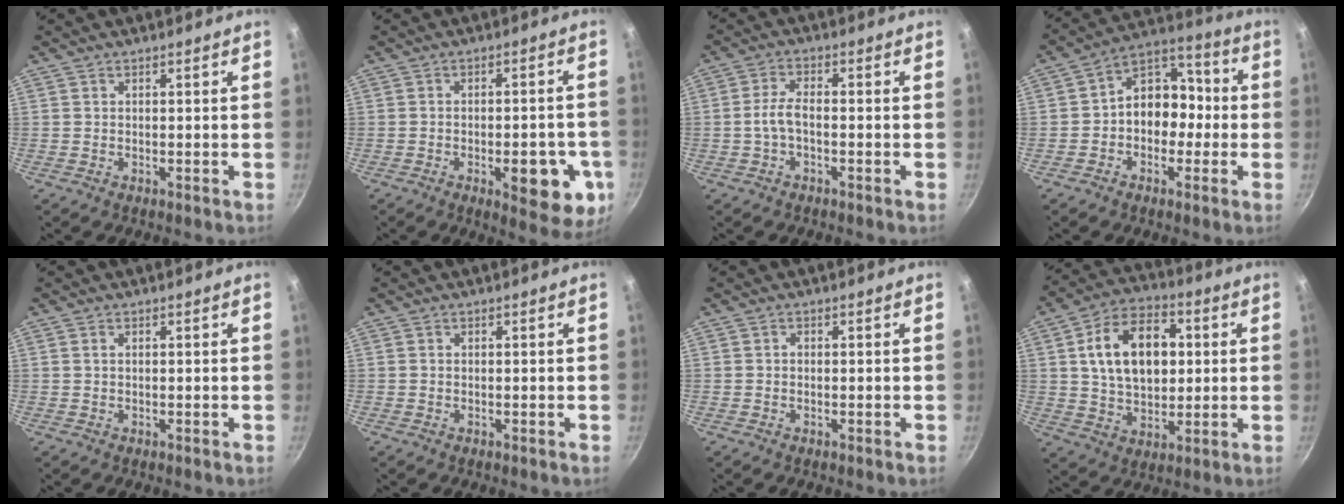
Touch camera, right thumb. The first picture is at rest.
{"total": 12.6, "force": [-4.0, 5.4, 10.7], "torque": [-0.095, 0.008, -0.047]}
{"total": 4.2, "force": [-1.3, 1.8, 3.6], "torque": [-0.074, 0.021, -0.031]}
{"total": 11.7, "force": [-1.3, 9.0, 7.3], "torque": [-0.047, 0.052, -0.039]}
{"total": 0.6, "force": [0.2, 0.3, 0.4], "torque": [-0.008, 0.002, 0.002]}
{"total": 0.0}
{"total": 0.6, "force": [-0.1, 0.5, 0.3], "torque": [-0.006, 0.005, -0.002]}
{"total": 16.7, "force": [3.0, 11.1, 12.1], "torque": [-0.171, 0.010, 0.045]}